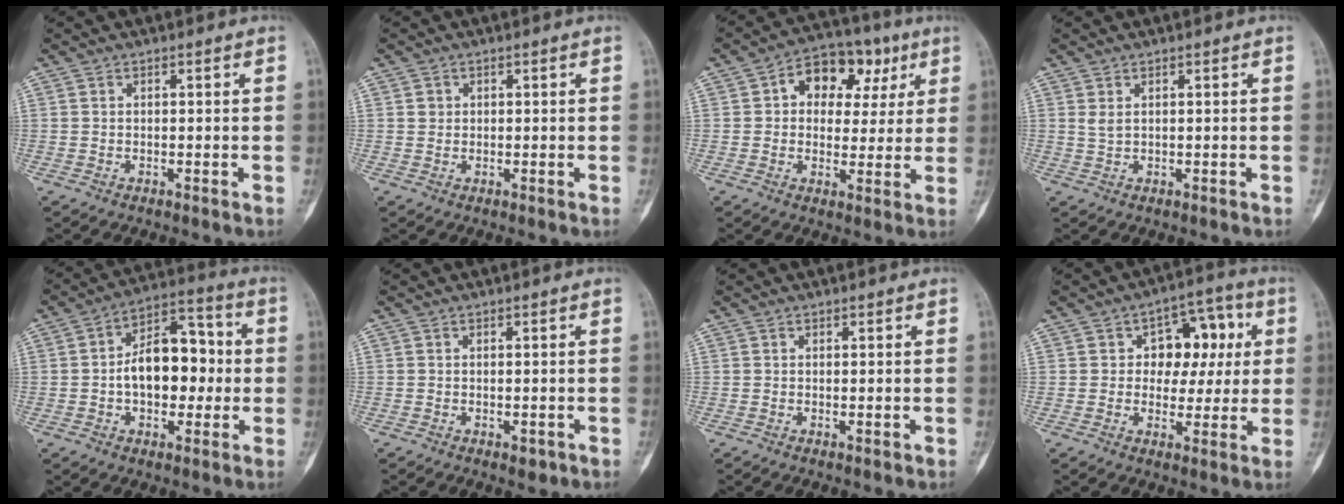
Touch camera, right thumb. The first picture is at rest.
{"total": 1.9, "force": [0.4, 1.8, 0.5], "torque": [0.003, 0.001, 0.005]}
{"total": 12.6, "force": [4.1, 9.0, 7.8], "torque": [-0.055, 0.013, 0.055]}
{"total": 1.2, "force": [0.5, 0.6, 0.9], "torque": [-0.018, 0.002, 0.016]}
{"total": 14.2, "force": [-0.6, 8.9, 11.1], "torque": [-0.135, 0.038, -0.012]}
{"total": 1.8, "force": [-0.8, 1.0, 1.1], "torque": [-0.005, 0.001, -0.007]}
{"total": 0.7, "force": [-0.2, 0.2, 0.6], "torque": [-0.005, -0.002, -0.003]}
{"total": 11.1, "force": [2.1, 7.7, 7.7], "torque": [-0.044, 0.015, 0.024]}